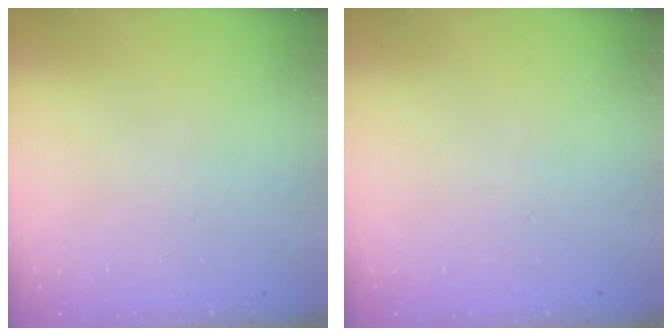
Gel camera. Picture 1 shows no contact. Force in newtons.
{"total": 0.0}